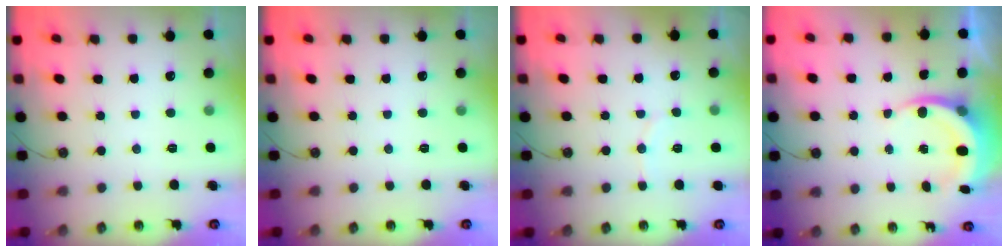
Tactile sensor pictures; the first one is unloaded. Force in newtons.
{"total": 0.0}
{"total": 5.6, "press": 5.5, "slide": 0.7}
{"total": 6.2, "press": 6.0, "slide": 1.3}